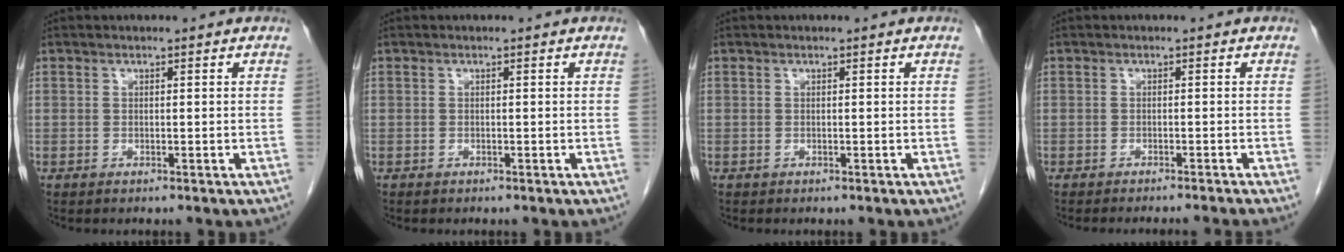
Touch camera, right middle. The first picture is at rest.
{"total": 0.0}
{"total": 0.0}
{"total": 6.2, "force": [-5.7, -1.0, 2.2], "torque": [-0.011, -0.014, -0.073]}